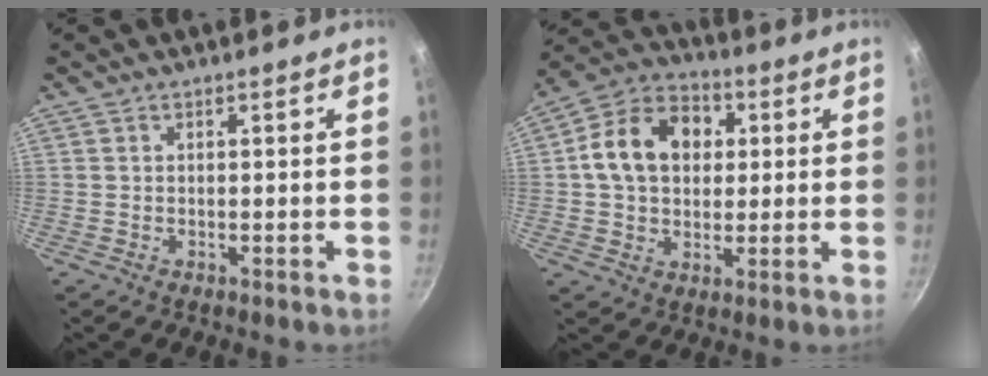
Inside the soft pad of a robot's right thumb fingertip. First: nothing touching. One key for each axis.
{"total": 14.4, "fx": 2.4, "fy": 10.9, "fz": 9.0, "tx": -0.130, "ty": 0.022, "tz": 0.025}